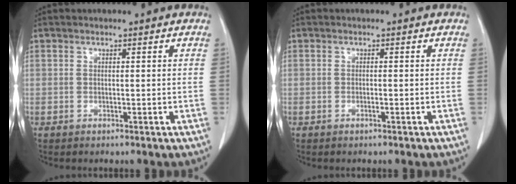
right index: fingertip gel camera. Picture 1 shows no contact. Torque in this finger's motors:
{"motor_torque": [-0.07, 0.06, -0.03, -0.01]}